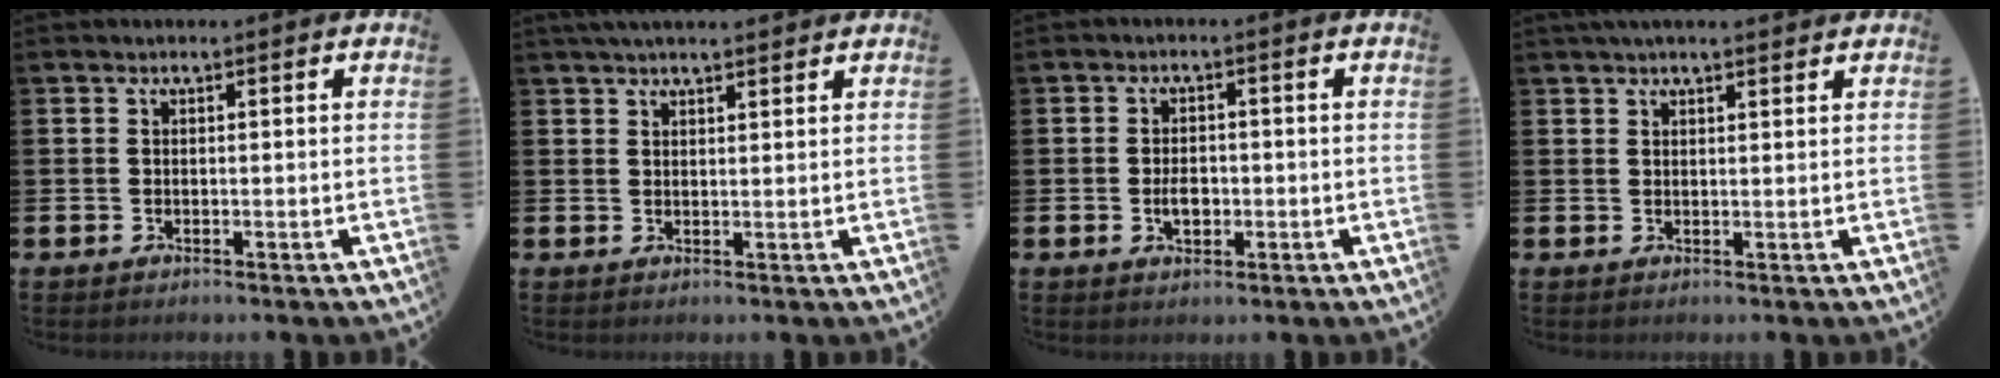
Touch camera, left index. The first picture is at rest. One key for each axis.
{"total": 2.7, "fx": 2.5, "fy": 0.4, "fz": 0.9, "tx": -0.018, "ty": -0.003, "tz": 0.045}
{"total": 2.7, "fx": -0.5, "fy": 1.7, "fz": 2.1, "tx": -0.019, "ty": -0.005, "tz": -0.014}
{"total": 2.4, "fx": 2.2, "fy": 0.3, "fz": 0.8, "tx": -0.007, "ty": -0.006, "tz": 0.038}